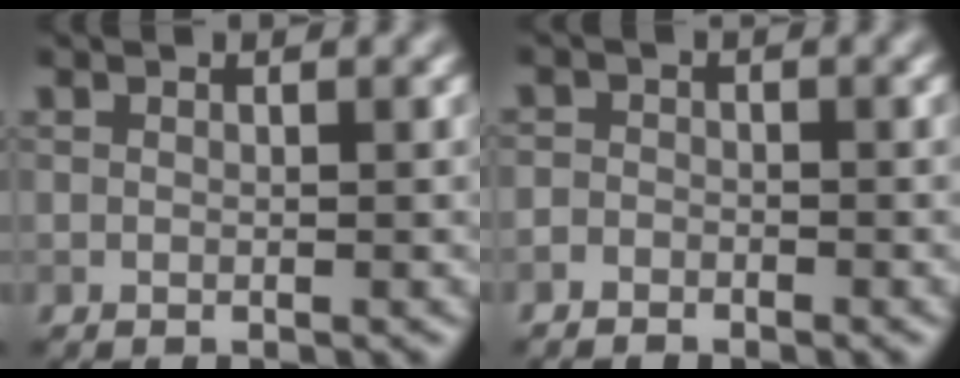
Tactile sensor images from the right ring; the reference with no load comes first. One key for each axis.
{"total": 1.6, "fx": -1.4, "fy": 0.8, "fz": 0.1, "tx": 0.008, "ty": 0.005, "tz": -0.032}